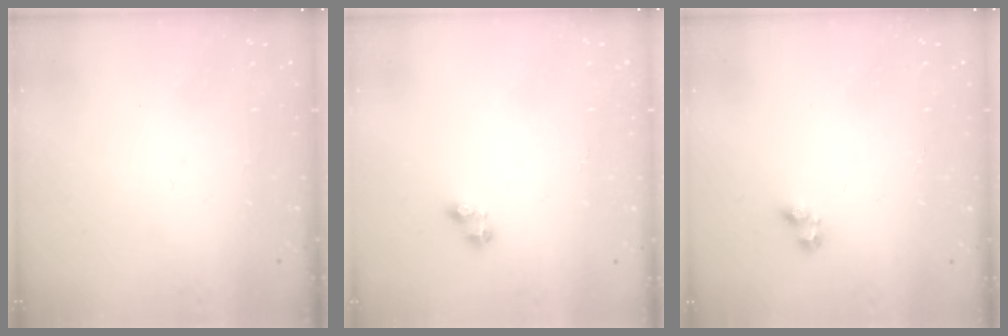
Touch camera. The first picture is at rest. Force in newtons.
{"total": 2.8, "press": 2.8, "slide": 0.4}
{"total": 3.1, "press": 3.1, "slide": 0.3}